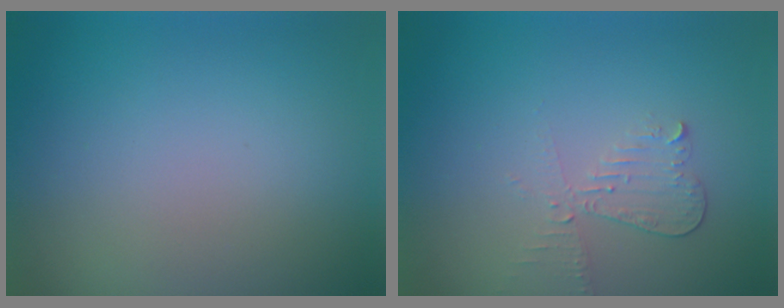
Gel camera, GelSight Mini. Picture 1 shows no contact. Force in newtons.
{"total": 2.2, "press": 2.2, "slide": 0.2}